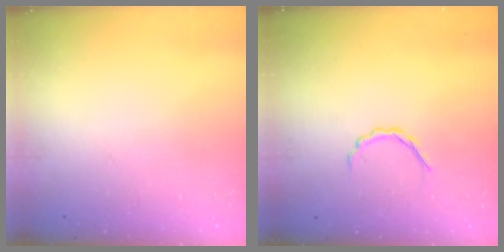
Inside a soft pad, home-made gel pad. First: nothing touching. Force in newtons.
{"total": 3.6, "press": 3.5, "slide": 0.9}